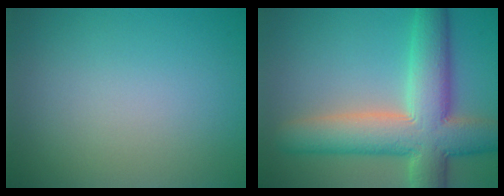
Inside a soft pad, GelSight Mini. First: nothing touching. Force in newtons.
{"total": 10.4, "press": 10.4, "slide": 1.0}